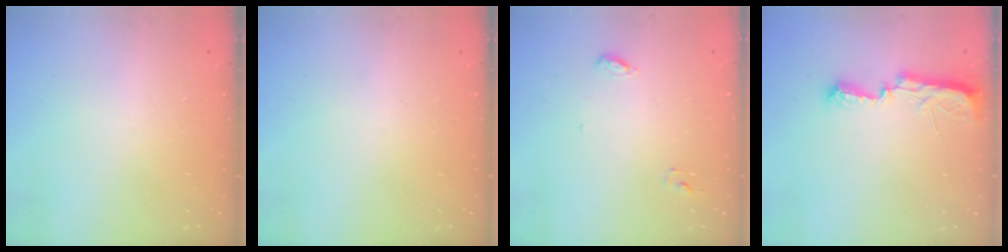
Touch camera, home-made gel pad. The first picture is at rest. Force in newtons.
{"total": 0.0}
{"total": 5.9, "press": 5.9, "slide": 0.3}
{"total": 7.7, "press": 7.7, "slide": 0.6}